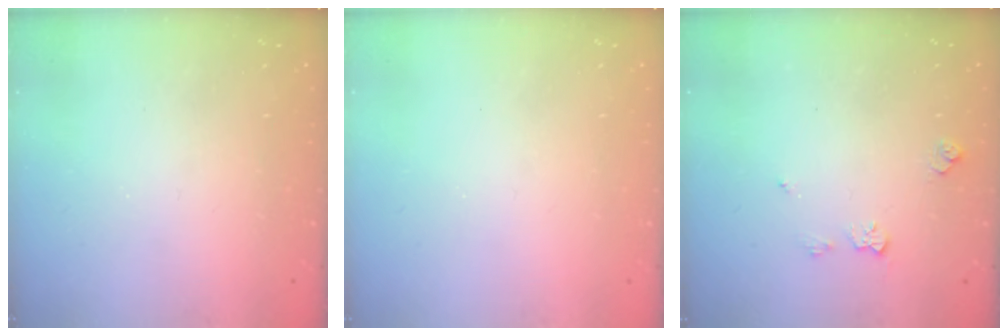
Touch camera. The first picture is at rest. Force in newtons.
{"total": 0.0}
{"total": 5.9, "press": 5.9, "slide": 0.8}